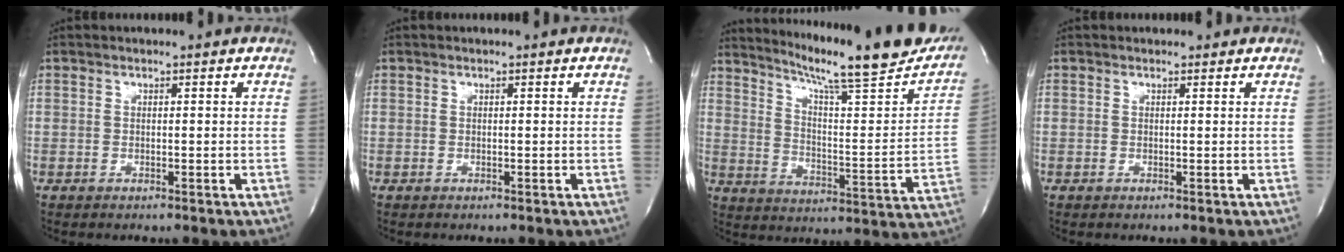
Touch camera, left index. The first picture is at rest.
{"total": 0.0}
{"total": 24.8, "force": [20.9, 1.9, 13.1], "torque": [-0.204, -0.050, 0.281]}
{"total": 0.7, "force": [0.5, 0.5, 0.1], "torque": [-0.004, 0.007, 0.005]}